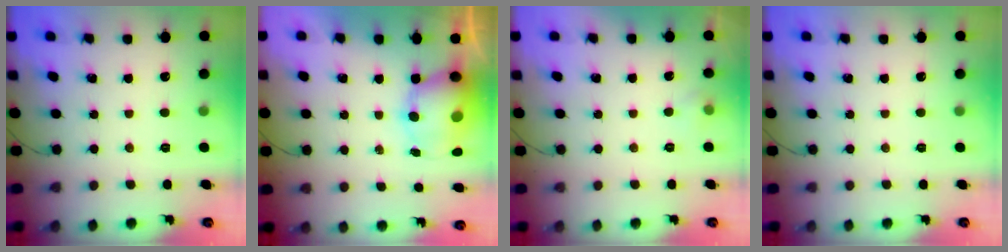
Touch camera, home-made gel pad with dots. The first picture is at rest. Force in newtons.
{"total": 8.2, "press": 8.1, "slide": 1.5}
{"total": 5.8, "press": 3.2, "slide": 4.9}
{"total": 0.0}